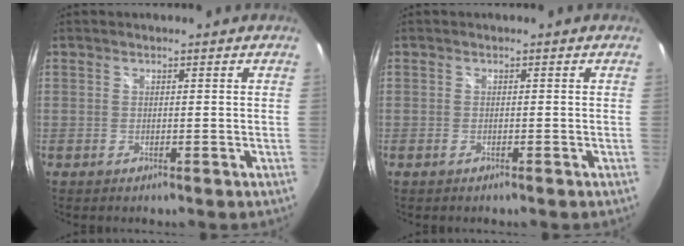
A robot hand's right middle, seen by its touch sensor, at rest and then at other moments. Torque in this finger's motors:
{"motor_torque": [-0.29, 0.20, -0.01, -0.01]}